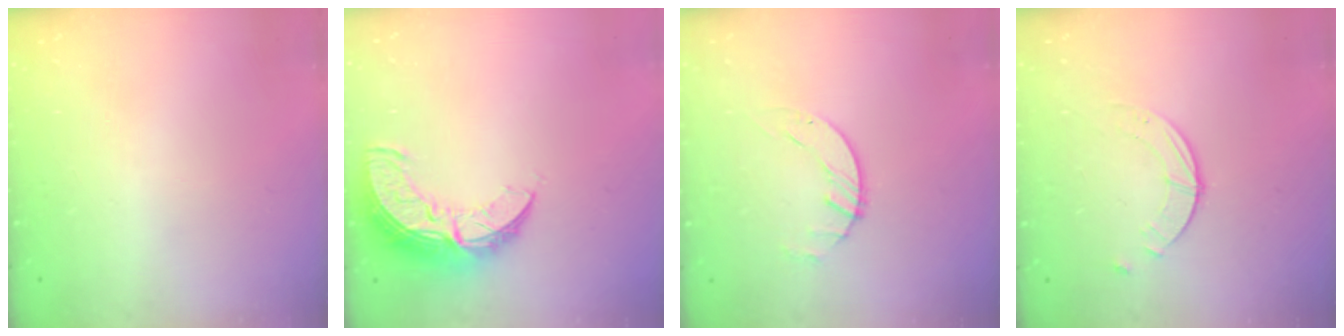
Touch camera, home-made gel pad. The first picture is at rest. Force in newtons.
{"total": 12.2, "press": 12.2, "slide": 1.1}
{"total": 1.4, "press": 1.4, "slide": 0.2}
{"total": 2.5, "press": 2.5, "slide": 0.3}